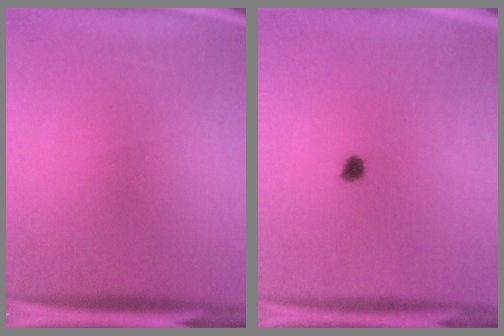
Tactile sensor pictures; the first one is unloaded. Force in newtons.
{"total": 1.8}